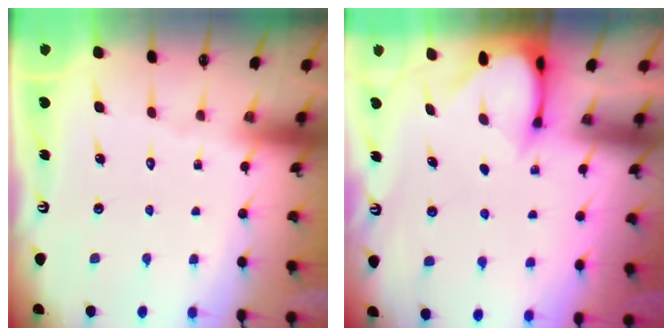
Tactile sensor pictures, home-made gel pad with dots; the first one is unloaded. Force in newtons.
{"total": 3.1, "press": 3.1, "slide": 0.2}